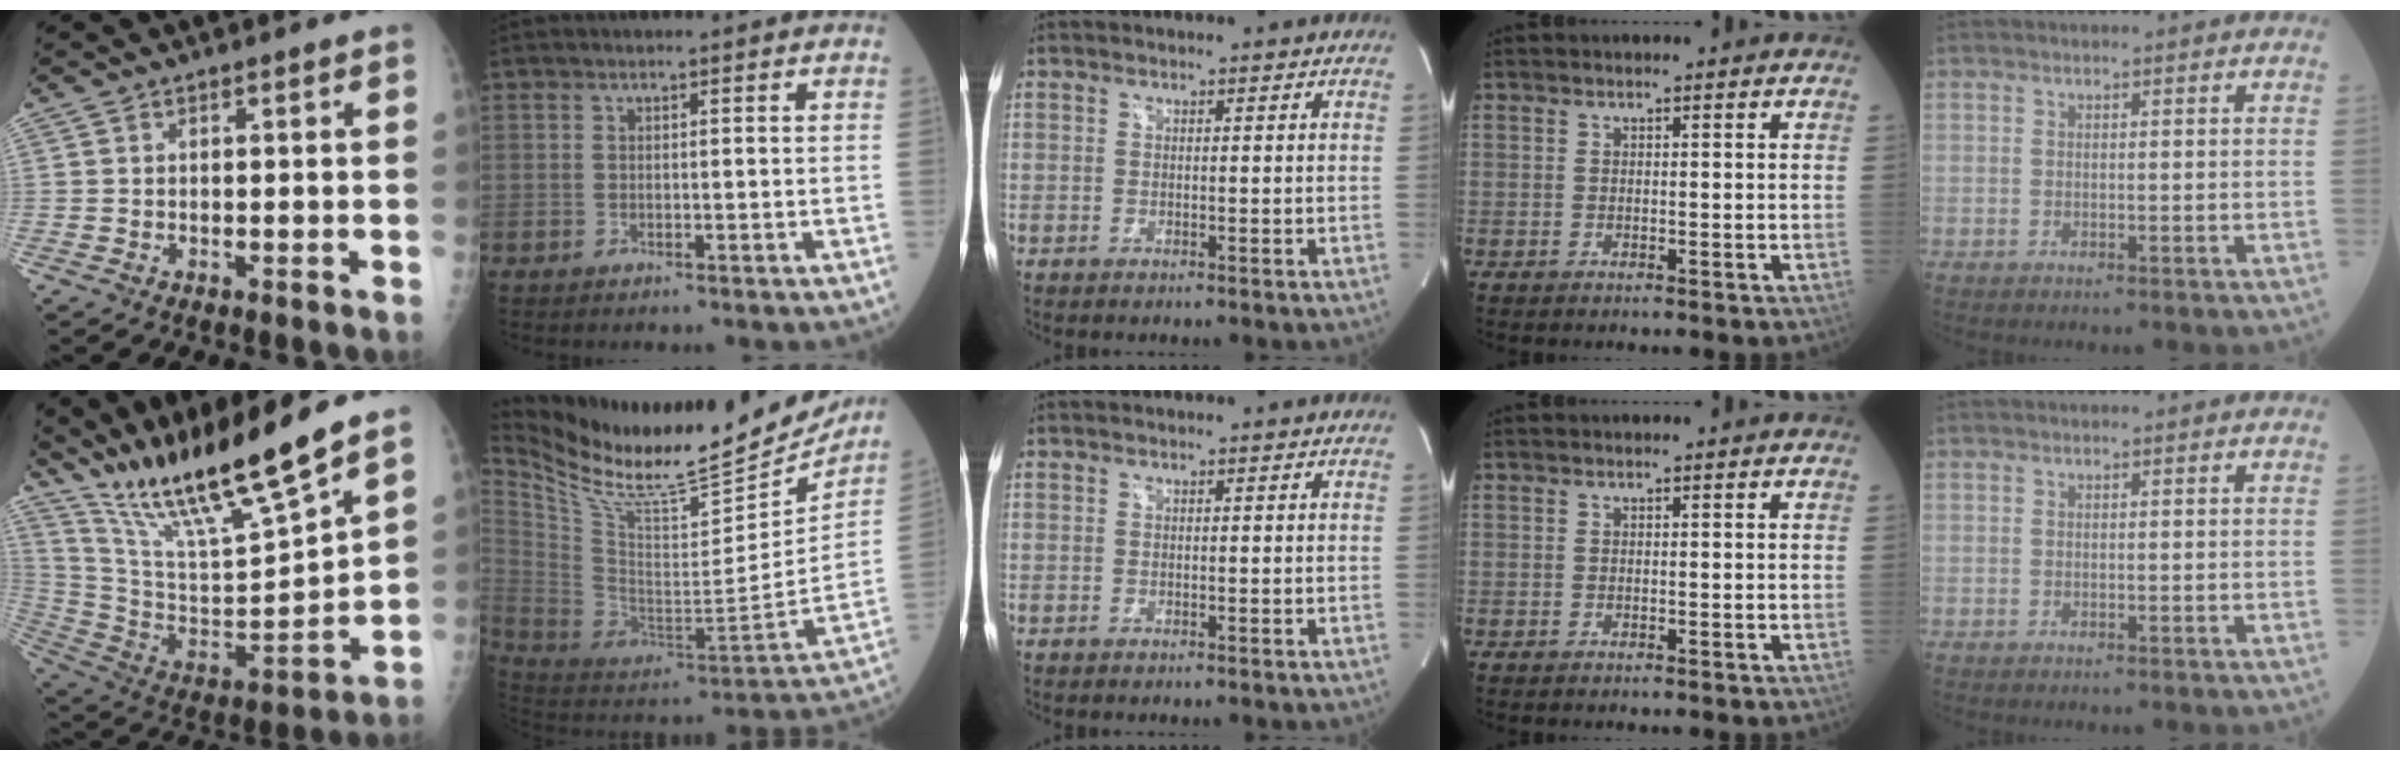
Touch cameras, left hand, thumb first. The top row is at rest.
{"thumb": {"total": 22.0, "force": [17.7, 1.4, 12.9], "torque": [-0.207, -0.080, 0.333]}, "index": {"total": 27.5, "force": [24.2, 4.2, 12.4], "torque": [-0.234, -0.059, 0.376]}}